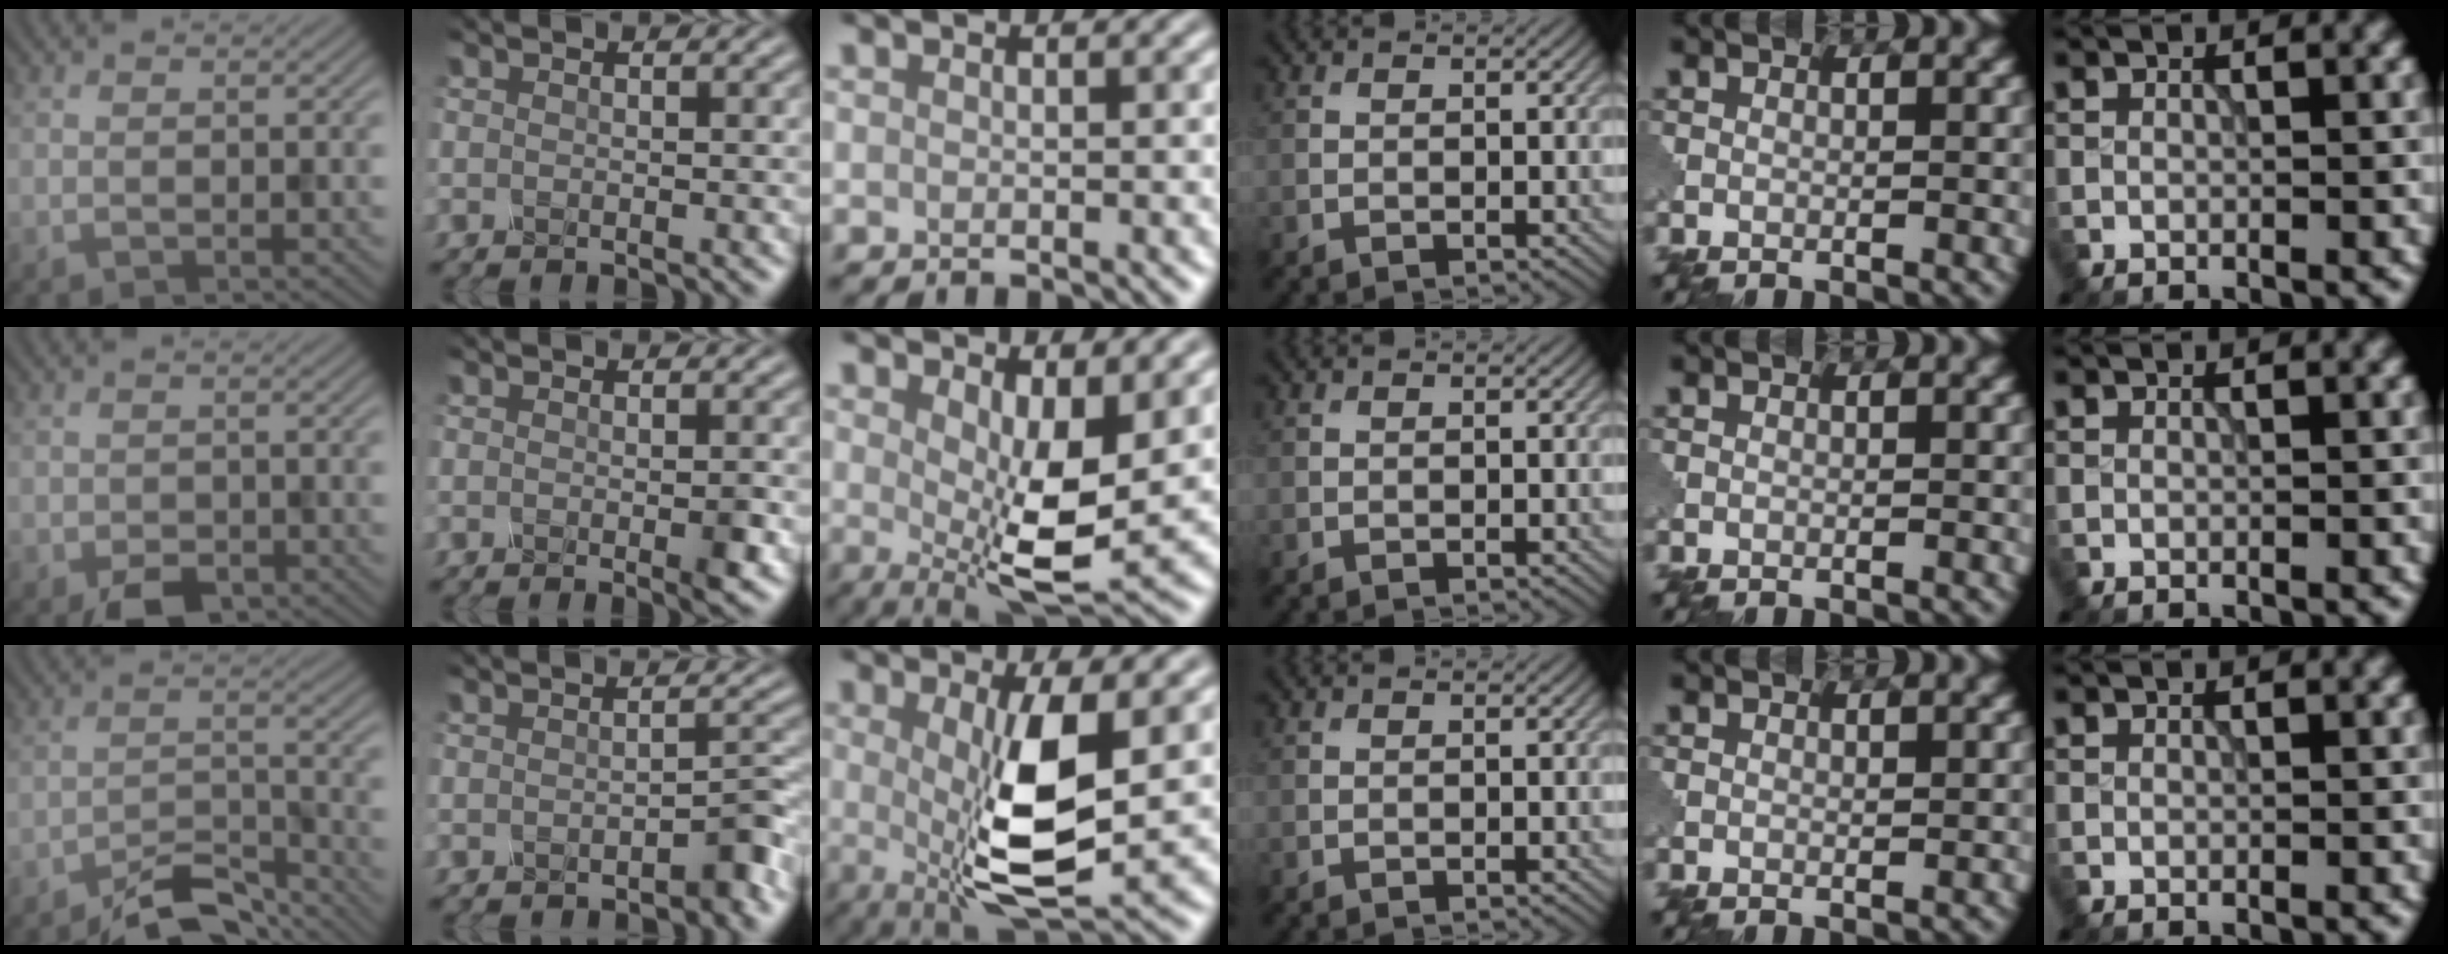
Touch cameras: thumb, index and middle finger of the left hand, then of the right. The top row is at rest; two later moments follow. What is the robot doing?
{"motion": "press", "object": "mechanical pencil"}